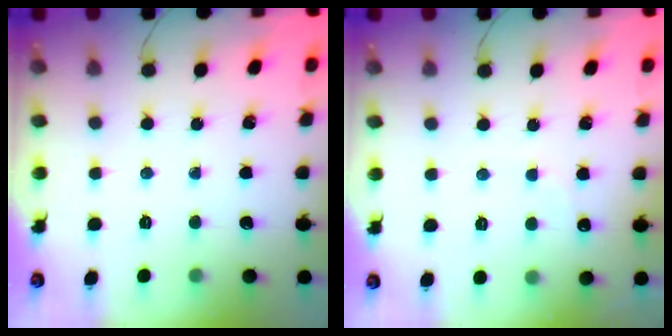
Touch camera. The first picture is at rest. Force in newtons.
{"total": 5.7, "press": 5.6, "slide": 0.9}